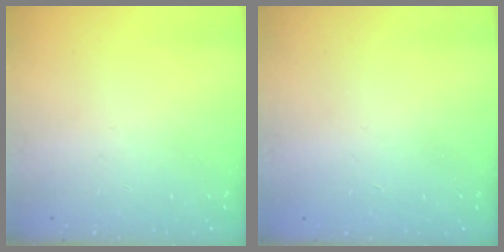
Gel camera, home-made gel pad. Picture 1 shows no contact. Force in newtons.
{"total": 0.8, "press": 0.8, "slide": 0.2}